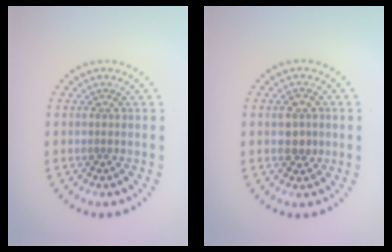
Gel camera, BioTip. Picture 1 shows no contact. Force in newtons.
{"total": 2.1, "press": 2.1, "slide": 0.2}